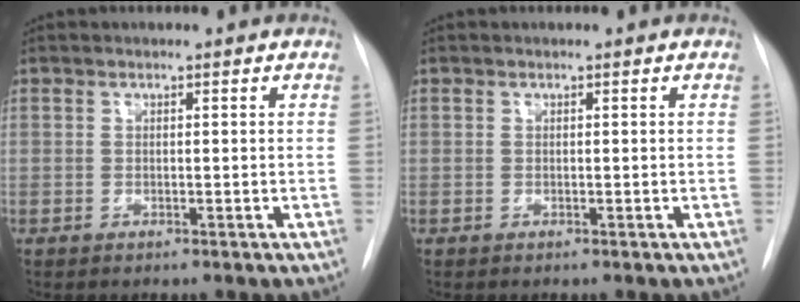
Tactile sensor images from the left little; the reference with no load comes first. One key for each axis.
{"total": 0.0}